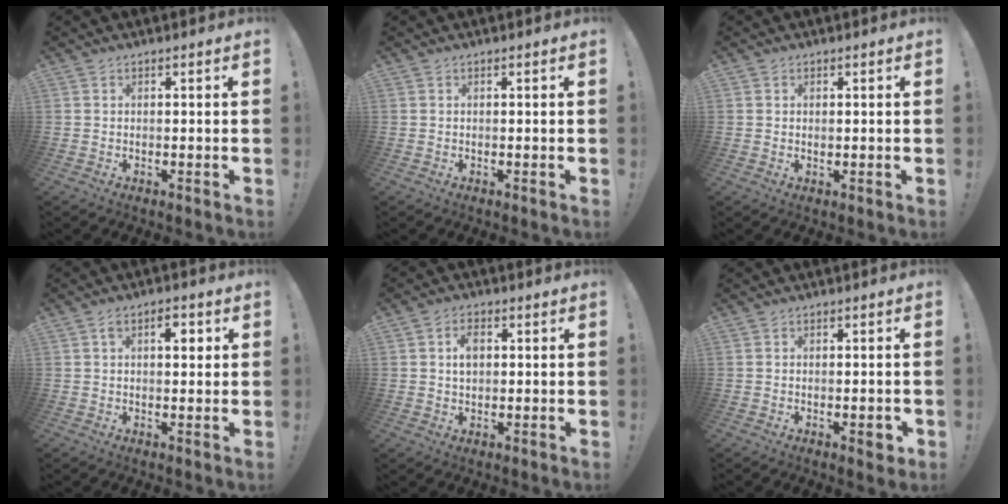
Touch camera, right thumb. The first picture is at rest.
{"total": 0.0}
{"total": 0.6, "force": [0.2, 0.5, 0.1], "torque": [-0.002, 0.000, 0.004]}
{"total": 4.8, "force": [1.3, 2.3, 4.0], "torque": [-0.046, -0.002, 0.013]}
{"total": 4.7, "force": [0.8, 3.3, 3.3], "torque": [-0.050, 0.003, 0.012]}
{"total": 2.7, "force": [-1.1, 1.0, 2.3], "torque": [-0.031, 0.005, -0.016]}